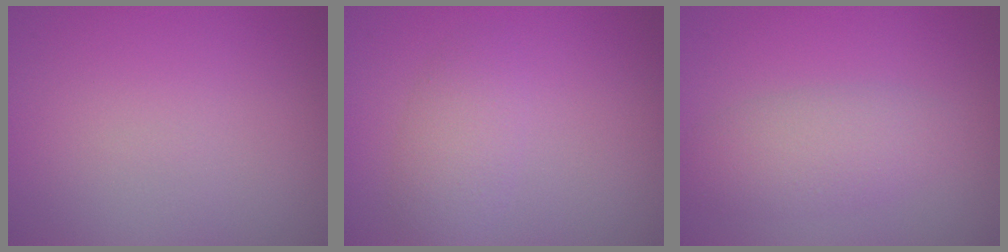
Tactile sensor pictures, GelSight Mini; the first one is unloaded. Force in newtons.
{"total": 2.4, "press": 2.4, "slide": 0.0}
{"total": 3.5, "press": 3.5, "slide": 0.1}